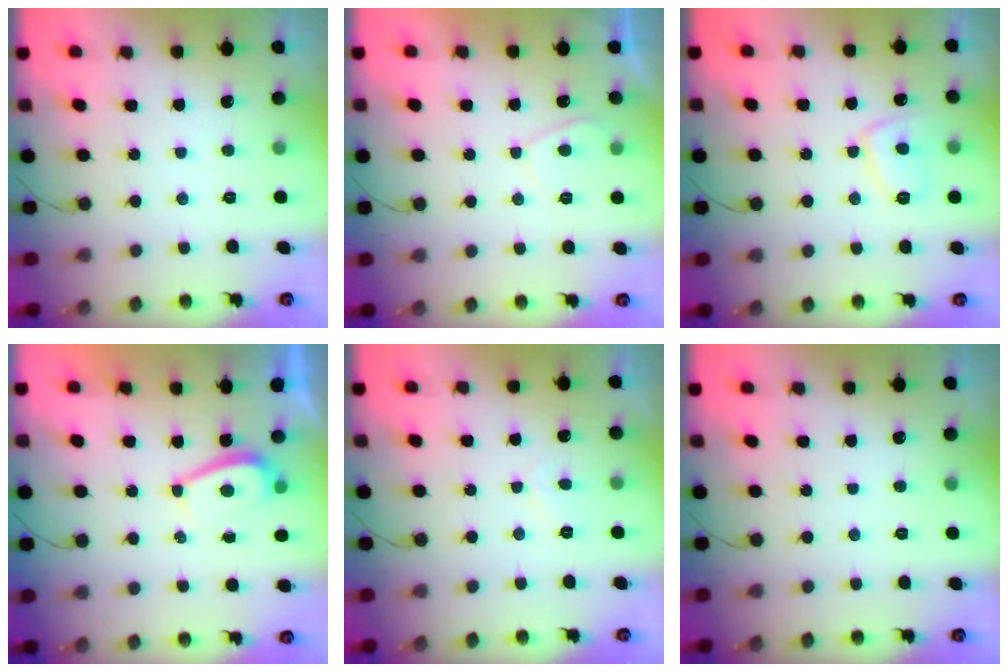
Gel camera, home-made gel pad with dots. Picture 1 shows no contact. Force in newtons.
{"total": 2.4, "press": 2.3, "slide": 0.7}
{"total": 8.2, "press": 8.2, "slide": 0.8}
{"total": 2.4, "press": 2.3, "slide": 0.6}
{"total": 2.1, "press": 2.0, "slide": 0.5}
{"total": 0.0}